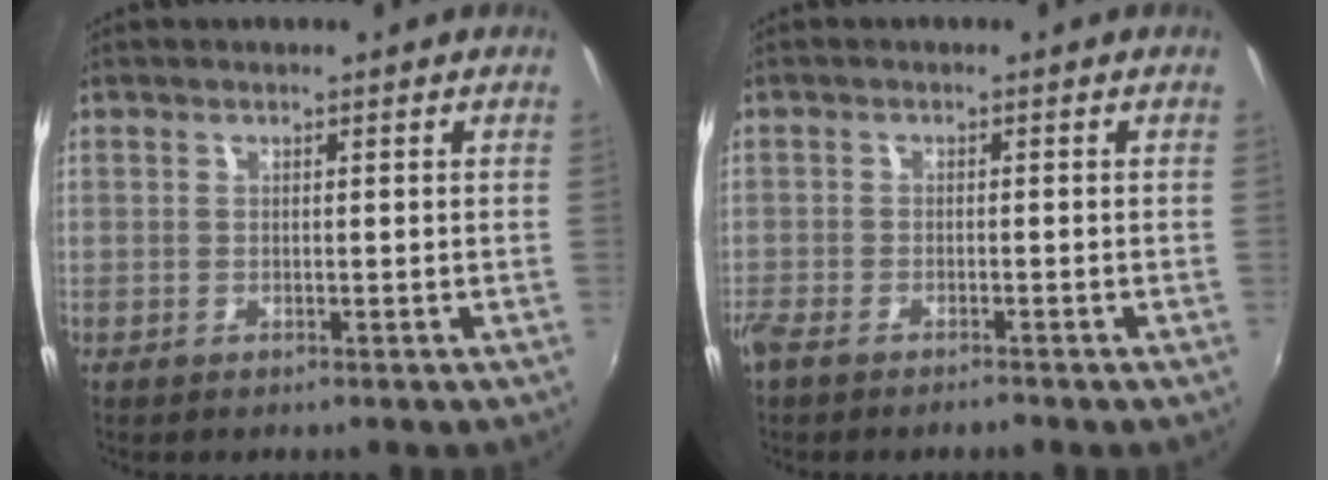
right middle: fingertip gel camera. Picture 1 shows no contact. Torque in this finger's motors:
{"motor_torque": [1.09, -1.05, 0.24, 0.20]}